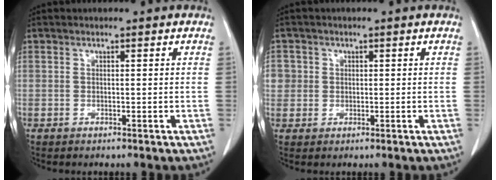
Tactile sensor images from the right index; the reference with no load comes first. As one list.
[{"total": 3.1, "force": [0.5, 3.1, 0.4], "torque": [0.008, 0.008, 0.012]}]